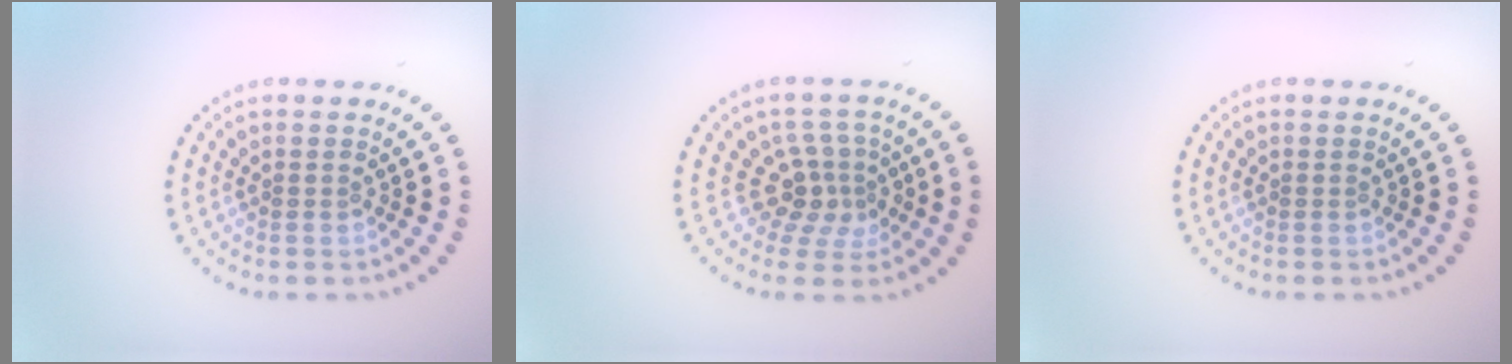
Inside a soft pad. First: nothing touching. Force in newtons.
{"total": 3.1, "press": 2.3, "slide": 2.1}
{"total": 0.0}